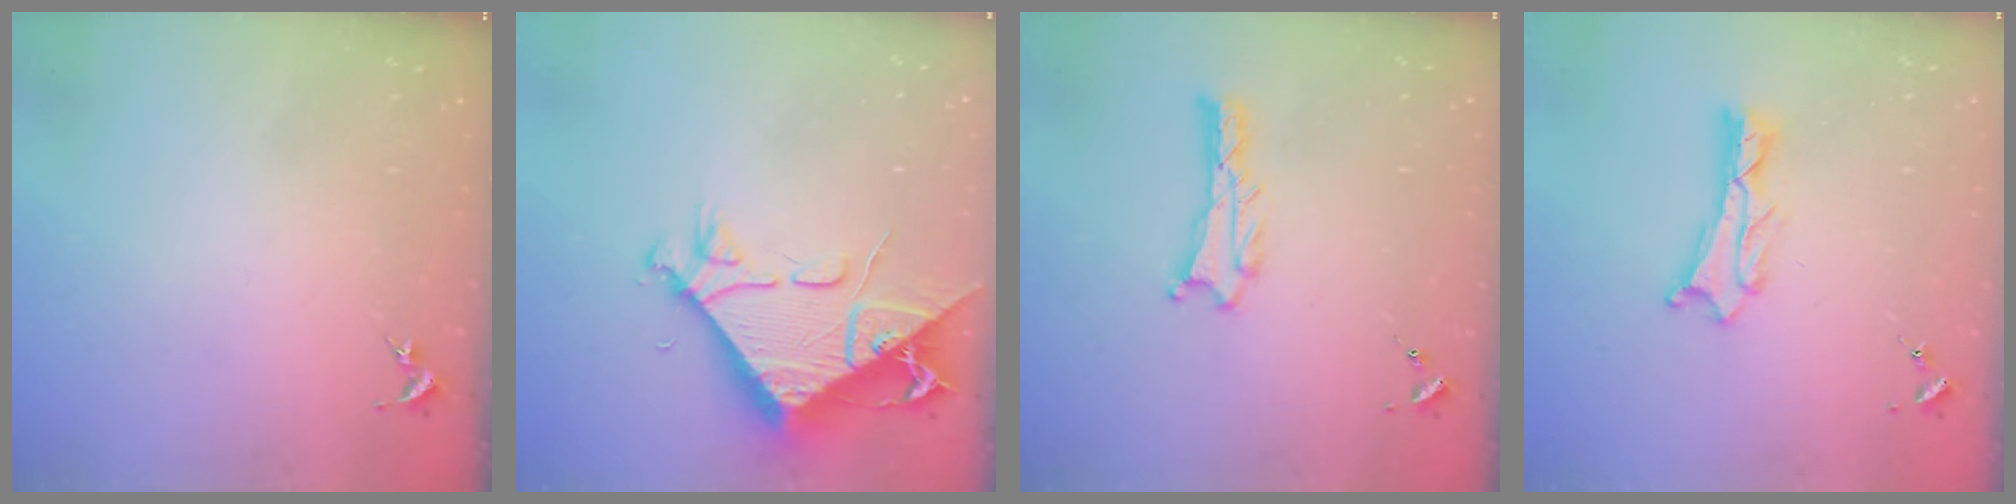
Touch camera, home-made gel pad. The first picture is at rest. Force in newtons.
{"total": 9.8, "press": 9.7, "slide": 1.1}
{"total": 0.9, "press": 0.8, "slide": 0.1}
{"total": 1.1, "press": 1.0, "slide": 0.2}